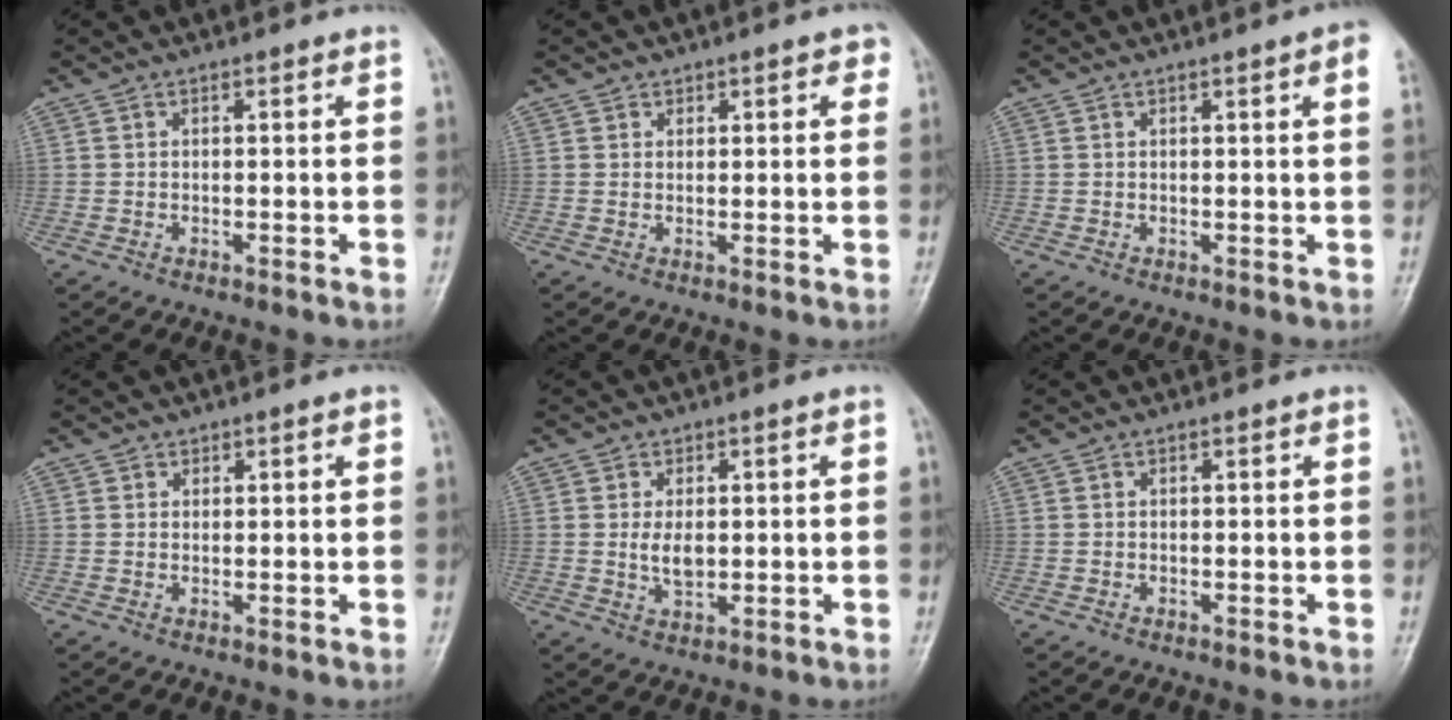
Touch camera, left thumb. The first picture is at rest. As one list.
[{"total": 2.8, "force": [1.5, 1.9, 1.3], "torque": [0.012, -0.005, 0.017]}, {"total": 3.3, "force": [1.4, 0.2, 3.0], "torque": [-0.034, 0.001, 0.013]}, {"total": 1.2, "force": [0.7, 0.9, 0.5], "torque": [0.006, -0.003, 0.008]}, {"total": 4.1, "force": [0.3, 2.6, 3.2], "torque": [-0.048, 0.000, 0.010]}, {"total": 0.0}]